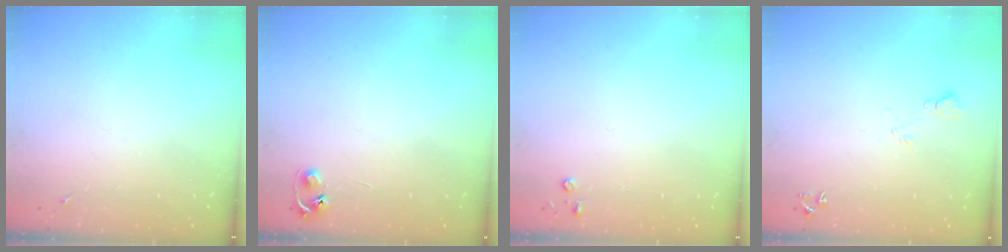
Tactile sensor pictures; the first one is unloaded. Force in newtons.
{"total": 4.8, "press": 4.7, "slide": 0.5}
{"total": 2.8, "press": 2.8, "slide": 0.3}
{"total": 6.2, "press": 6.1, "slide": 1.2}